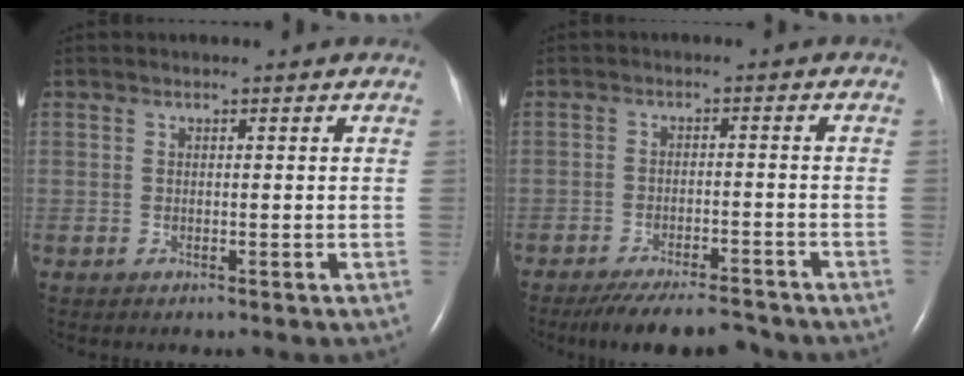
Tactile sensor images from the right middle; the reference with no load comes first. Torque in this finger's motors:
{"motor_torque": [0.11, -0.12, 0.09, 0.07]}